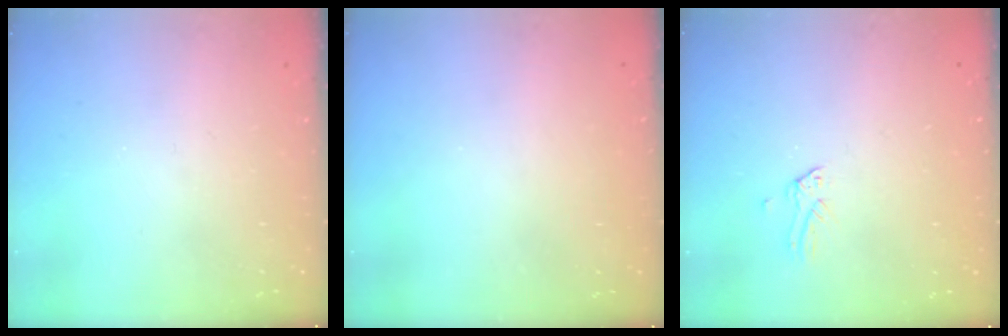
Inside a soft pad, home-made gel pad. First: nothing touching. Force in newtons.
{"total": 0.5, "press": 0.5, "slide": 0.1}
{"total": 0.0}